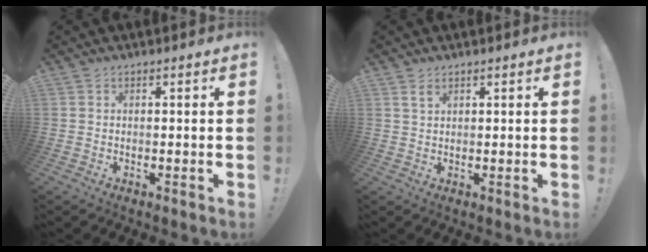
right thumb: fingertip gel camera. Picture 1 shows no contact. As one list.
[{"total": 2.1, "force": [1.3, 1.1, 1.2], "torque": [-0.014, -0.005, 0.023]}]